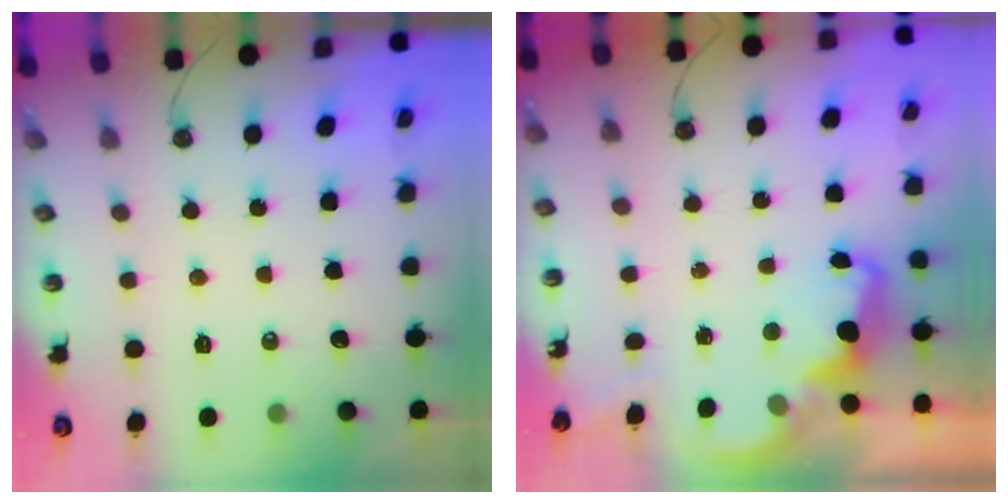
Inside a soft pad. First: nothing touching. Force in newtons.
{"total": 2.7, "press": 2.6, "slide": 0.7}